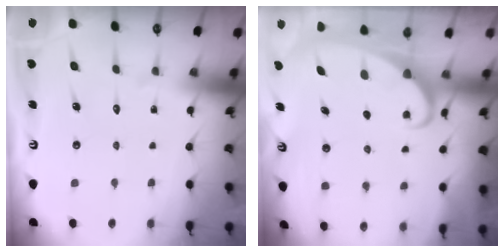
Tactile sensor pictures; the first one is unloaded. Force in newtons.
{"total": 2.1, "press": 2.1, "slide": 0.3}